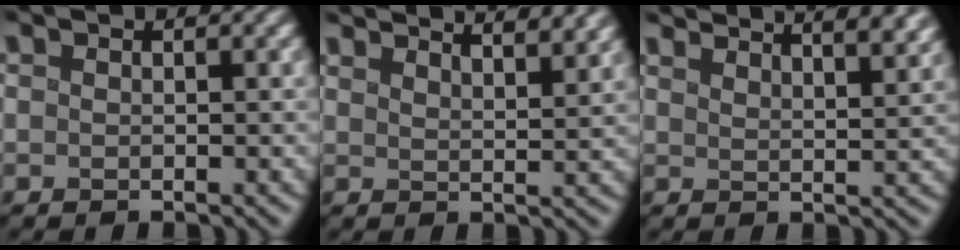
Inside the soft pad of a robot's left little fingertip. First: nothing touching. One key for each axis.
{"total": 7.8, "fx": 6.7, "fy": 1.9, "fz": 3.5, "tx": -0.019, "ty": 0.025, "tz": 0.054}
{"total": 9.0, "fx": 7.6, "fy": 2.2, "fz": 4.3, "tx": -0.030, "ty": 0.028, "tz": 0.066}